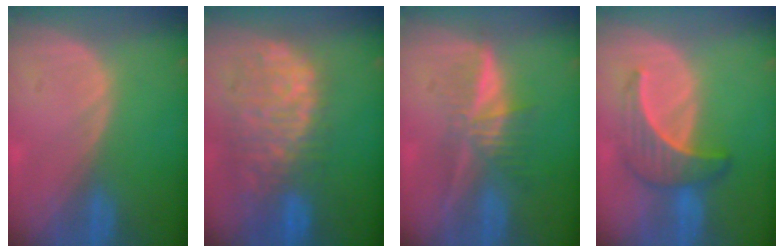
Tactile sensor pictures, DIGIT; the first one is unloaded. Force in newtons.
{"total": 12.0, "press": 9.8, "slide": 6.8}
{"total": 5.9, "press": 5.6, "slide": 2.0}
{"total": 6.2, "press": 6.0, "slide": 1.8}